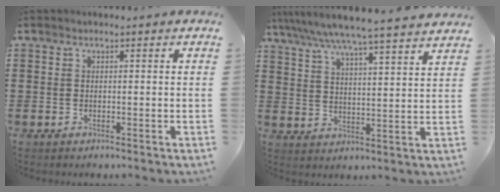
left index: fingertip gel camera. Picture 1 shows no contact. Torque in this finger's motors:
{"motor_torque": [2.14, 0.00, 0.85, 0.21]}